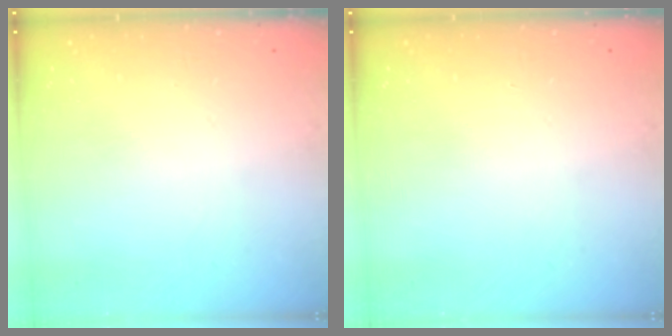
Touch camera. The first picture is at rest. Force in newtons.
{"total": 0.0}